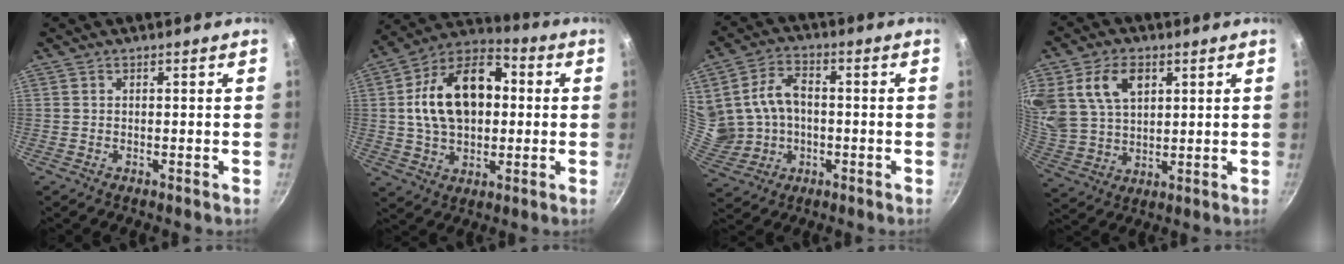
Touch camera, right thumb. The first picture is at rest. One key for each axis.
{"total": 19.4, "fx": 1.9, "fy": 12.8, "fz": 14.4, "tx": -0.214, "ty": 0.028, "tz": 0.019}
{"total": 13.3, "fx": 0.5, "fy": 10.5, "fz": 8.0, "tx": -0.149, "ty": 0.015, "tz": 0.022}
{"total": 13.5, "fx": 5.4, "fy": 9.0, "fz": 8.5, "tx": -0.151, "ty": -0.013, "tz": 0.111}